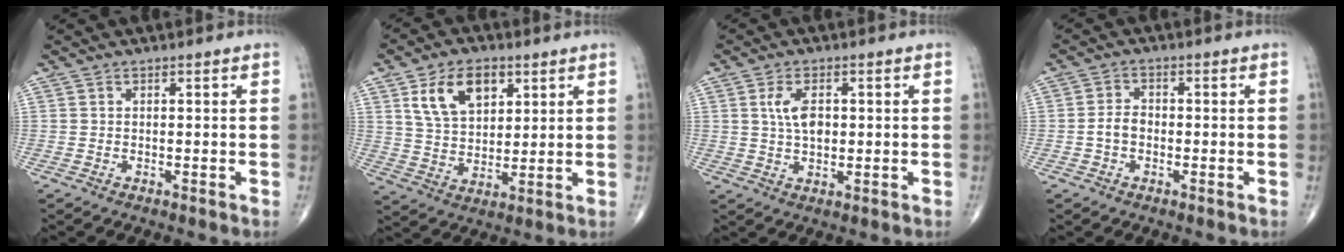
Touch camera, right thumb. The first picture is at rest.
{"total": 11.6, "force": [5.0, 7.2, 7.6], "torque": [-0.108, -0.016, 0.097]}
{"total": 5.5, "force": [1.0, 3.1, 4.5], "torque": [-0.081, -0.001, 0.018]}
{"total": 3.1, "force": [-0.8, 2.2, 2.1], "torque": [-0.034, 0.013, -0.021]}